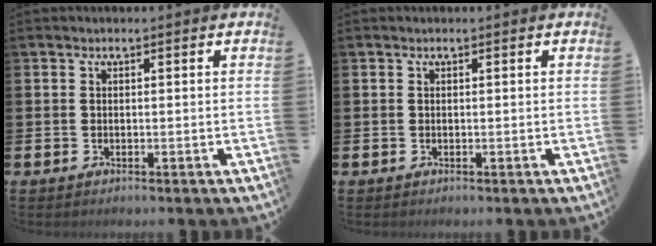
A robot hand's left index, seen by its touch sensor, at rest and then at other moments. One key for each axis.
{"total": 0.0}